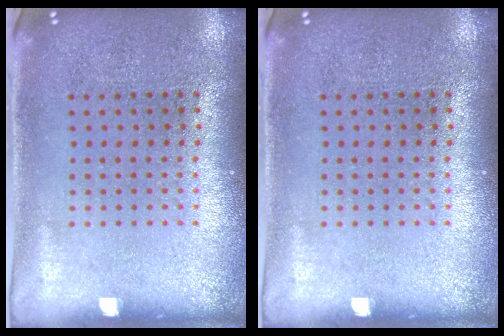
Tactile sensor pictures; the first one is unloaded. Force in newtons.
{"total": 0.0}